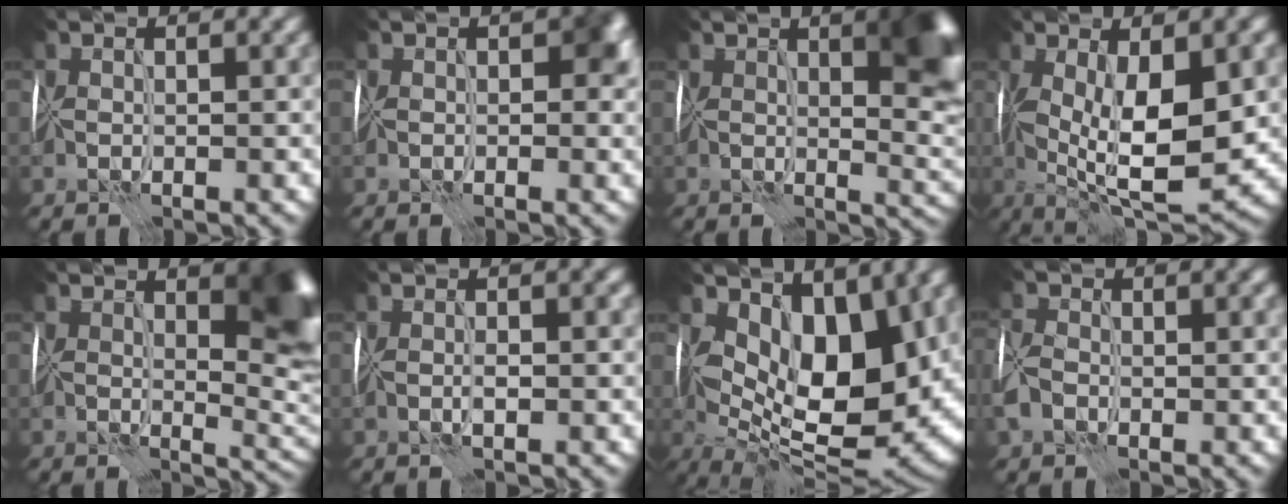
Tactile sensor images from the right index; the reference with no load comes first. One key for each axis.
{"total": 3.6, "fx": 0.2, "fy": 2.5, "fz": 2.5, "tx": -0.026, "ty": 0.001, "tz": -0.002}
{"total": 7.6, "fx": 2.2, "fy": 2.8, "fz": 6.7, "tx": -0.071, "ty": 0.000, "tz": 0.035}
{"total": 11.1, "fx": -0.2, "fy": 4.4, "fz": 10.2, "tx": -0.164, "ty": -0.011, "tz": -0.001}
{"total": 7.4, "fx": 1.8, "fy": 3.4, "fz": 6.3, "tx": -0.070, "ty": -0.007, "tz": 0.032}
{"total": 1.0, "fx": 0.0, "fy": 0.3, "fz": 1.0, "tx": -0.020, "ty": 0.001, "tz": 0.003}
{"total": 13.1, "fx": 2.7, "fy": 6.8, "fz": 10.9, "tx": -0.160, "ty": -0.017, "tz": 0.048}
{"total": 3.1, "fx": -1.0, "fy": 2.3, "fz": 1.9, "tx": -0.040, "ty": 0.009, "tz": -0.029}